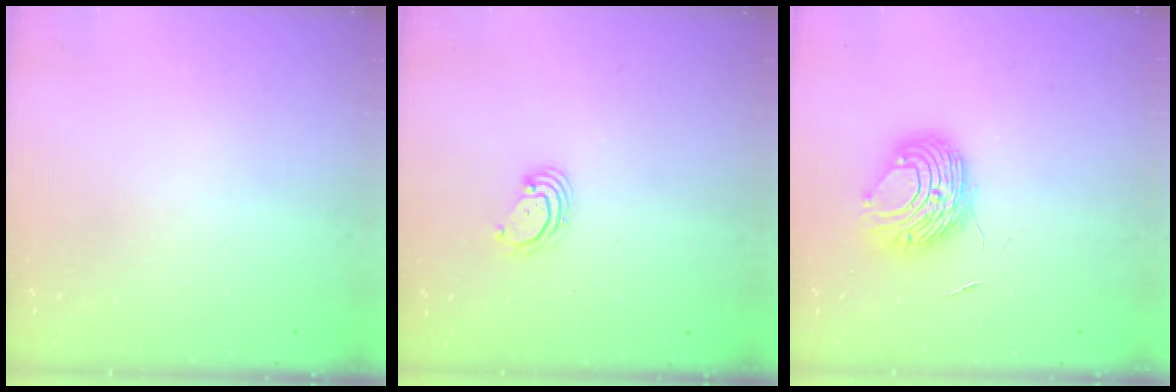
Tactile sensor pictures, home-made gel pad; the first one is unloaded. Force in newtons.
{"total": 3.0, "press": 3.0, "slide": 0.2}
{"total": 8.5, "press": 8.5, "slide": 0.2}